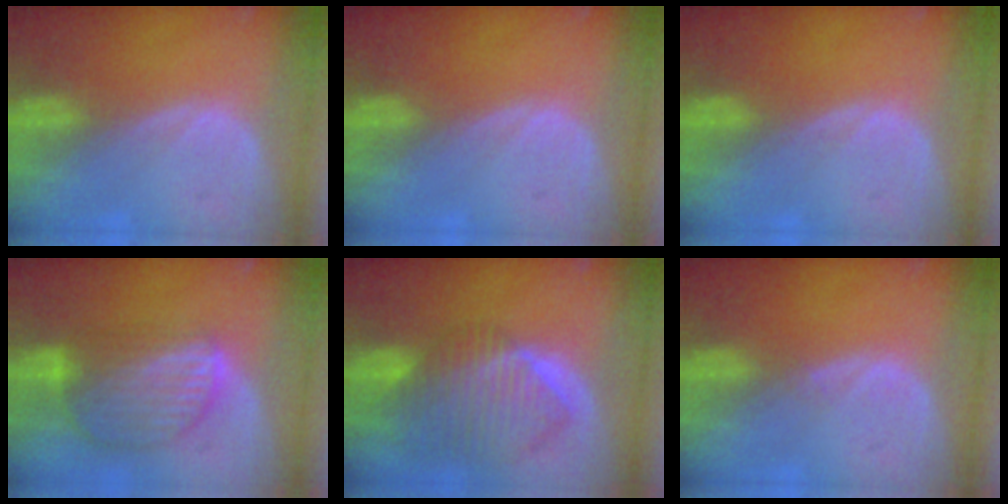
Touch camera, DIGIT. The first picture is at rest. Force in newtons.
{"total": 0.0}
{"total": 0.0}
{"total": 9.2, "press": 7.9, "slide": 4.7}
{"total": 10.4, "press": 9.0, "slide": 5.1}
{"total": 0.5, "press": 0.5, "slide": 0.1}